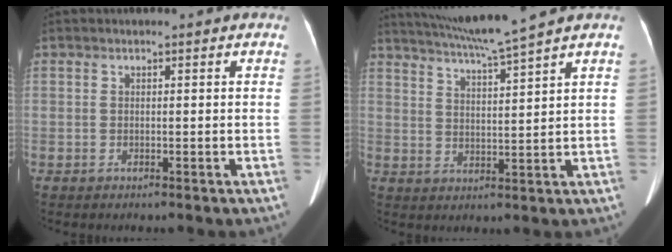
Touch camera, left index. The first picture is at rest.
{"total": 9.1, "force": [7.9, -2.1, 4.0], "torque": [-0.073, -0.001, 0.136]}